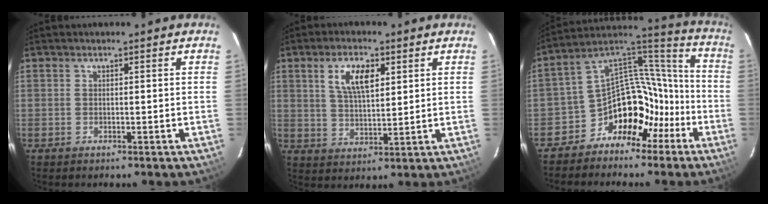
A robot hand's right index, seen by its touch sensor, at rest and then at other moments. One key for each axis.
{"total": 7.6, "fx": 3.2, "fy": 3.2, "fz": 6.1, "tx": -0.115, "ty": 0.009, "tz": 0.062}
{"total": 15.0, "fx": -9.7, "fy": 10.6, "fz": 4.5, "tx": -0.083, "ty": 0.086, "tz": -0.155}